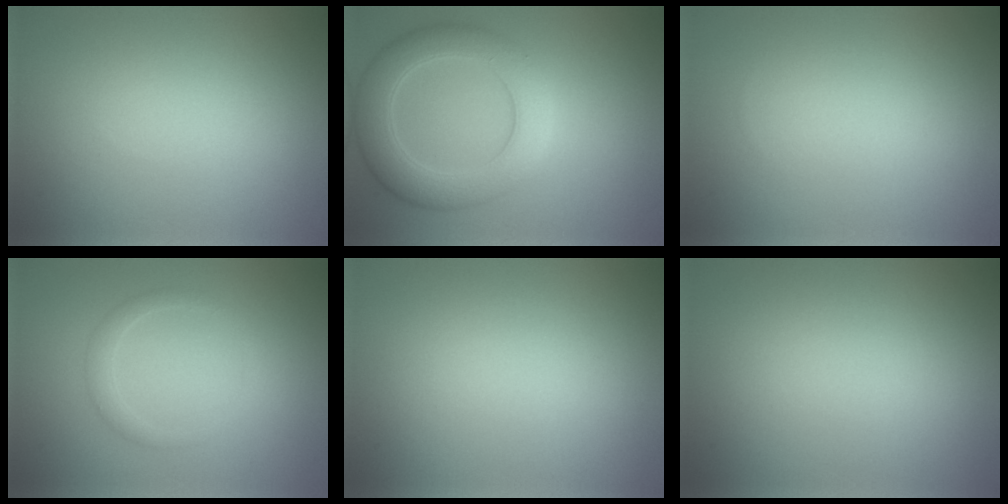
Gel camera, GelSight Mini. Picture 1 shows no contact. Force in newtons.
{"total": 5.9, "press": 5.9, "slide": 0.4}
{"total": 0.0}
{"total": 1.4, "press": 1.4, "slide": 0.1}
{"total": 0.0}
{"total": 0.0}